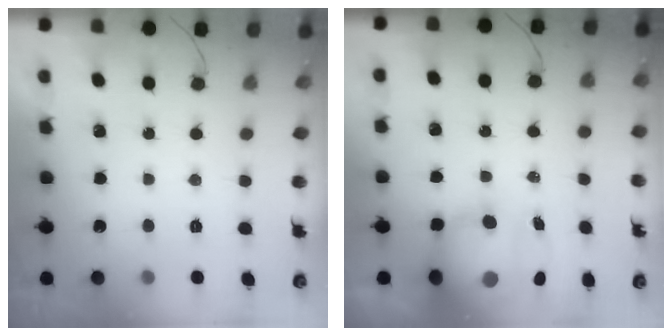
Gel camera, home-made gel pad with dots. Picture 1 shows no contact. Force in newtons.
{"total": 12.3, "press": 11.9, "slide": 3.2}